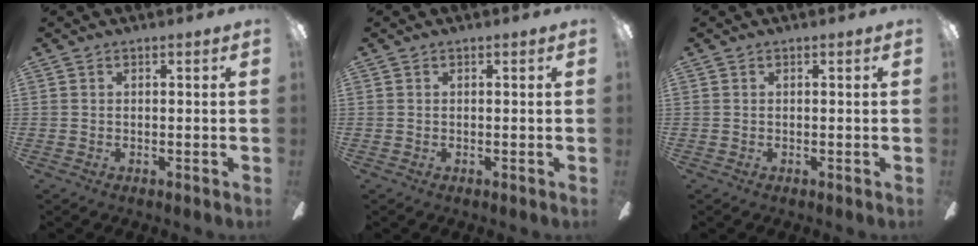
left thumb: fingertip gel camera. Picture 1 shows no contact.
{"total": 0.0}
{"total": 0.0}